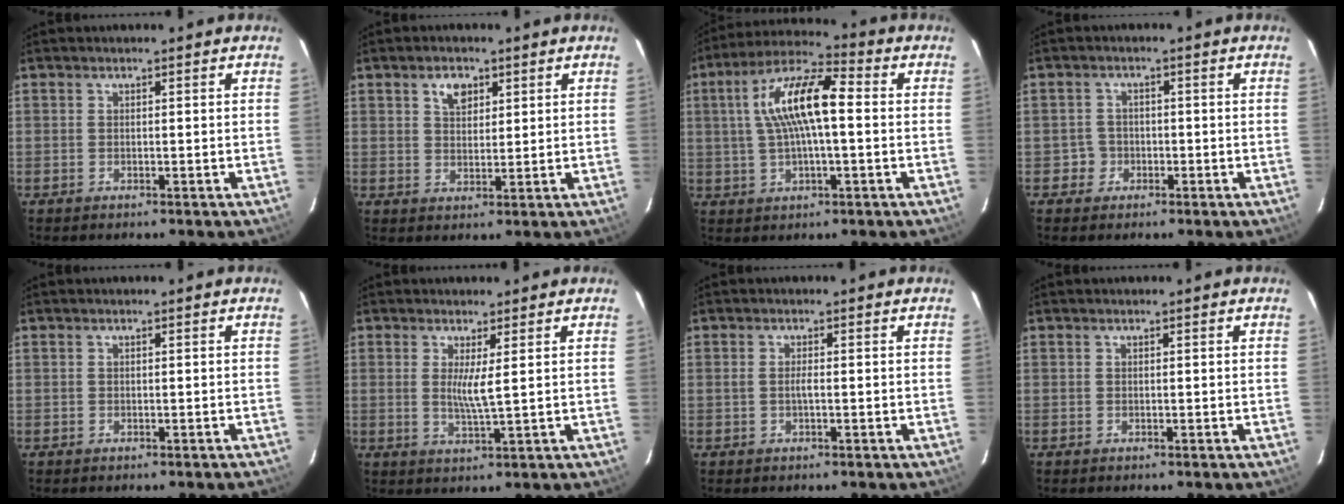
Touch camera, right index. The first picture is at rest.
{"total": 4.0, "force": [2.1, 2.6, 2.3], "torque": [-0.034, 0.008, 0.038]}
{"total": 12.9, "force": [1.3, 3.8, 12.3], "torque": [-0.231, 0.023, 0.020]}
{"total": 2.9, "force": [-1.1, 2.7, -0.2], "torque": [0.008, 0.018, -0.018]}
{"total": 0.0}
{"total": 3.6, "force": [0.9, -0.3, 3.5], "torque": [-0.065, -0.012, 0.013]}
{"total": 1.3, "force": [-0.3, 0.1, 1.2], "torque": [-0.024, 0.001, -0.006]}
{"total": 0.0}